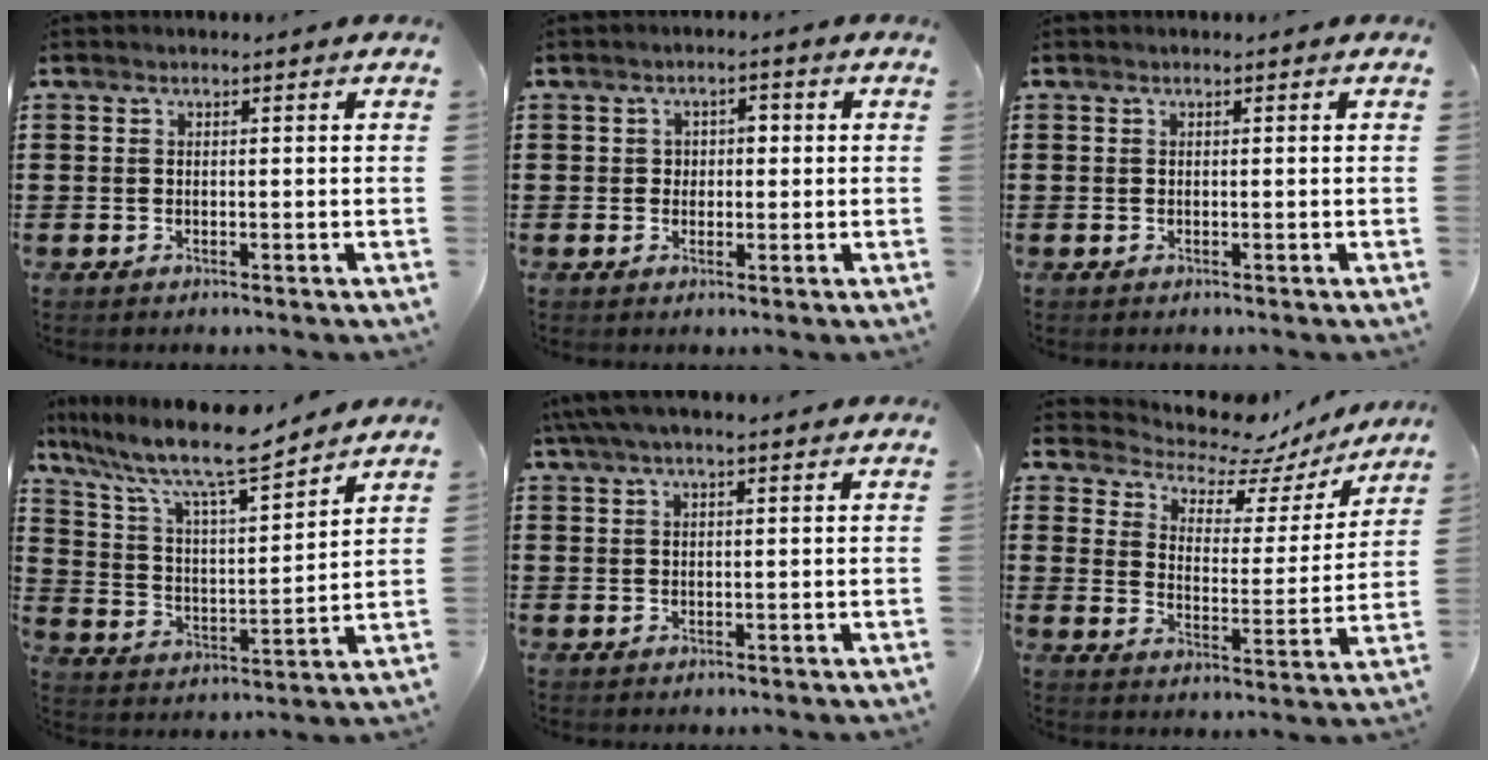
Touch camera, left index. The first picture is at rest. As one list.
[{"total": 2.0, "force": [0.1, 1.7, 1.2], "torque": [-0.022, 0.005, -0.005]}, {"total": 0.0}, {"total": 11.2, "force": [9.5, 1.1, 5.9], "torque": [-0.151, -0.056, 0.160]}, {"total": 3.6, "force": [2.5, 0.6, 2.5], "torque": [-0.054, 0.005, 0.046]}, {"total": 6.5, "force": [6.0, 2.0, 1.6], "torque": [-0.049, -0.051, 0.098]}]